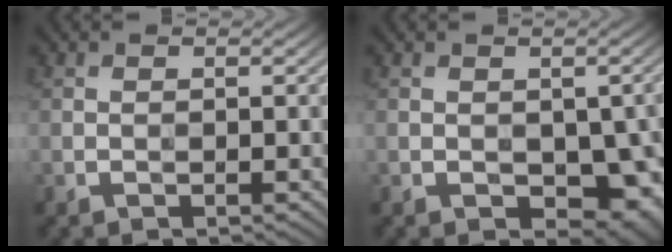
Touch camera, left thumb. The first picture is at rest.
{"total": 7.8, "force": [-2.1, 4.7, 5.9], "torque": [-0.082, -0.028, -0.021]}